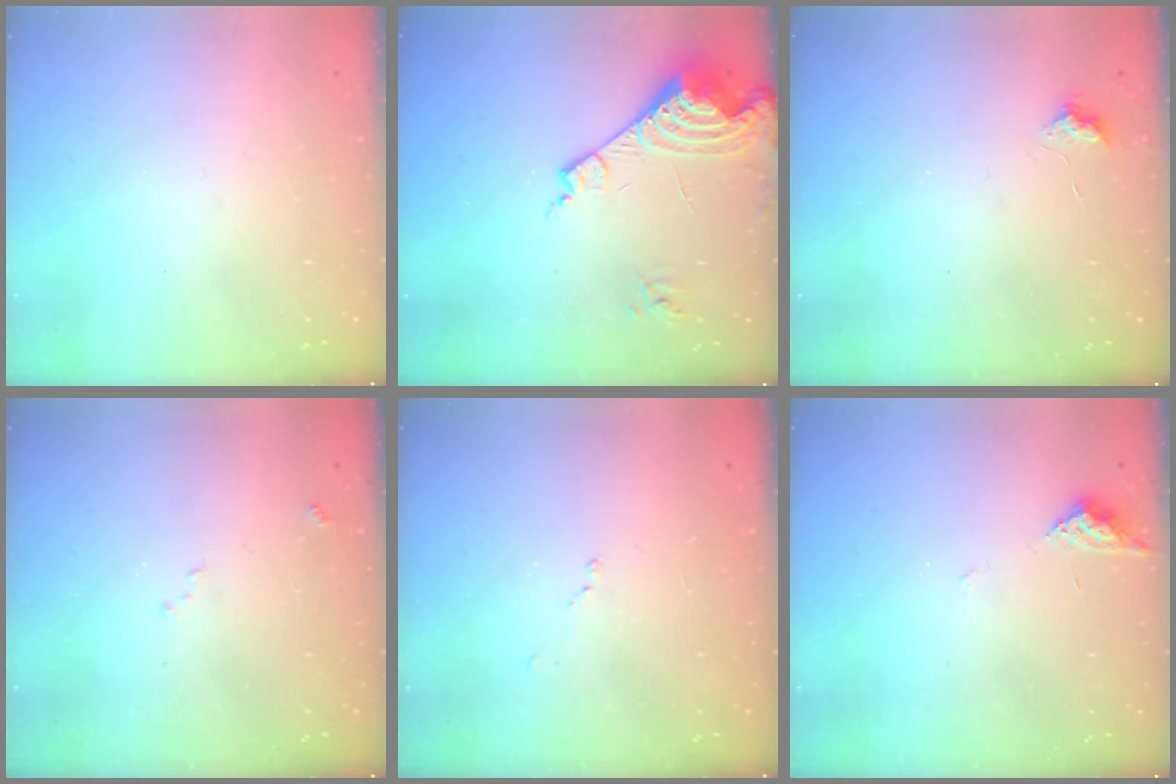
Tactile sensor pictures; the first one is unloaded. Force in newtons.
{"total": 14.7, "press": 14.7, "slide": 1.4}
{"total": 4.4, "press": 4.4, "slide": 0.7}
{"total": 6.5, "press": 6.5, "slide": 0.9}
{"total": 7.6, "press": 7.6, "slide": 0.9}
{"total": 4.3, "press": 4.2, "slide": 0.6}